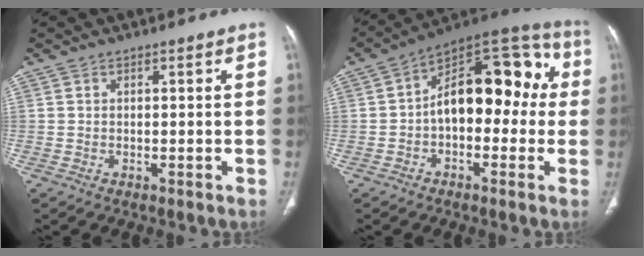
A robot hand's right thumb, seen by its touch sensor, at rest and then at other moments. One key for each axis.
{"total": 18.0, "fx": 0.5, "fy": 10.5, "fz": 14.6, "tx": -0.165, "ty": 0.056, "tz": -0.008}